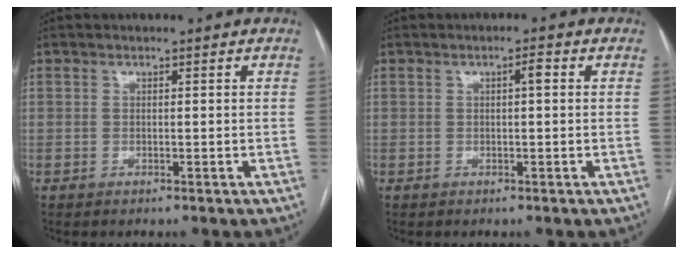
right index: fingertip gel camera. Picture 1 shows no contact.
{"total": 1.4, "force": [0.3, 0.2, 1.4], "torque": [-0.021, 0.004, 0.003]}